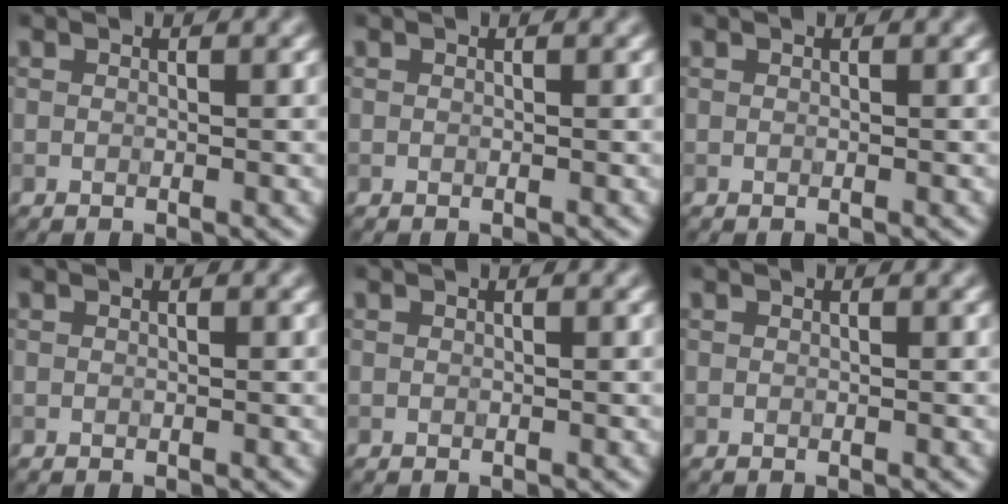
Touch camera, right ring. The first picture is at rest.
{"total": 0.0}
{"total": 0.0}
{"total": 0.0}
{"total": 0.0}
{"total": 0.0}